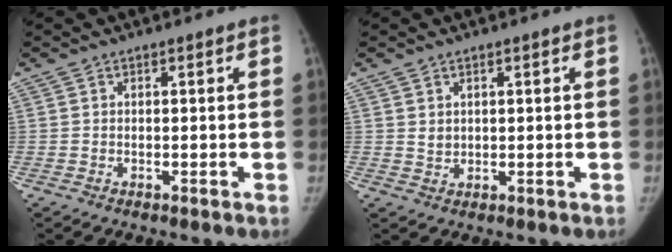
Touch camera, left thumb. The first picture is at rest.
{"total": 1.7, "force": [0.8, 1.3, 0.7], "torque": [-0.005, -0.009, 0.019]}